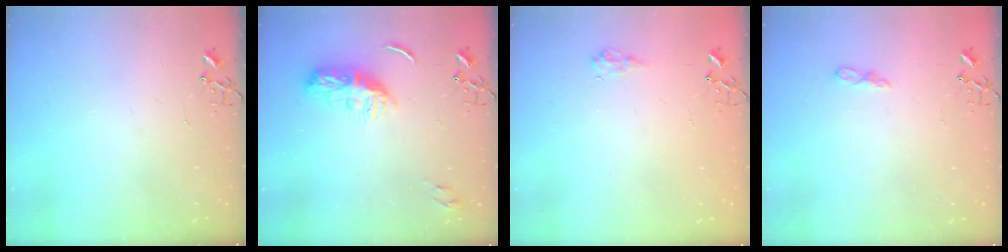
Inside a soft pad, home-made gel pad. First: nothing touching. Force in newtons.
{"total": 9.4, "press": 9.4, "slide": 0.4}
{"total": 6.8, "press": 6.8, "slide": 0.8}
{"total": 5.0, "press": 5.0, "slide": 0.5}